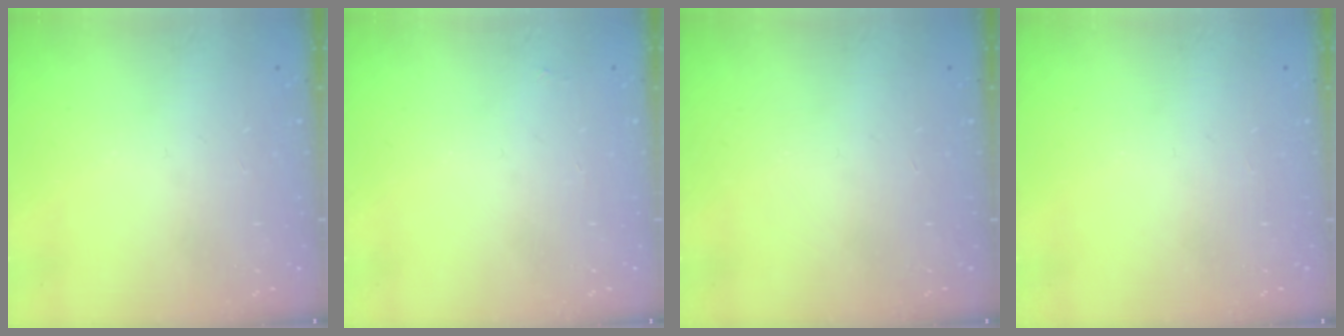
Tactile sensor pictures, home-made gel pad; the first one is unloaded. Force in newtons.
{"total": 1.9, "press": 1.9, "slide": 0.3}
{"total": 0.0}
{"total": 0.0}